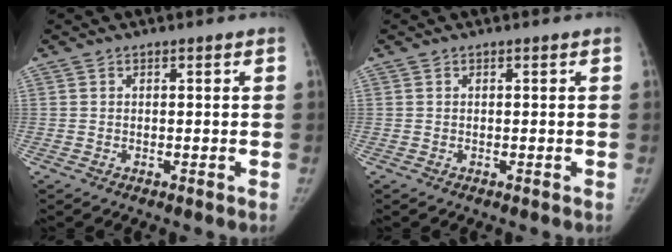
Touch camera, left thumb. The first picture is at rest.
{"total": 0.0}